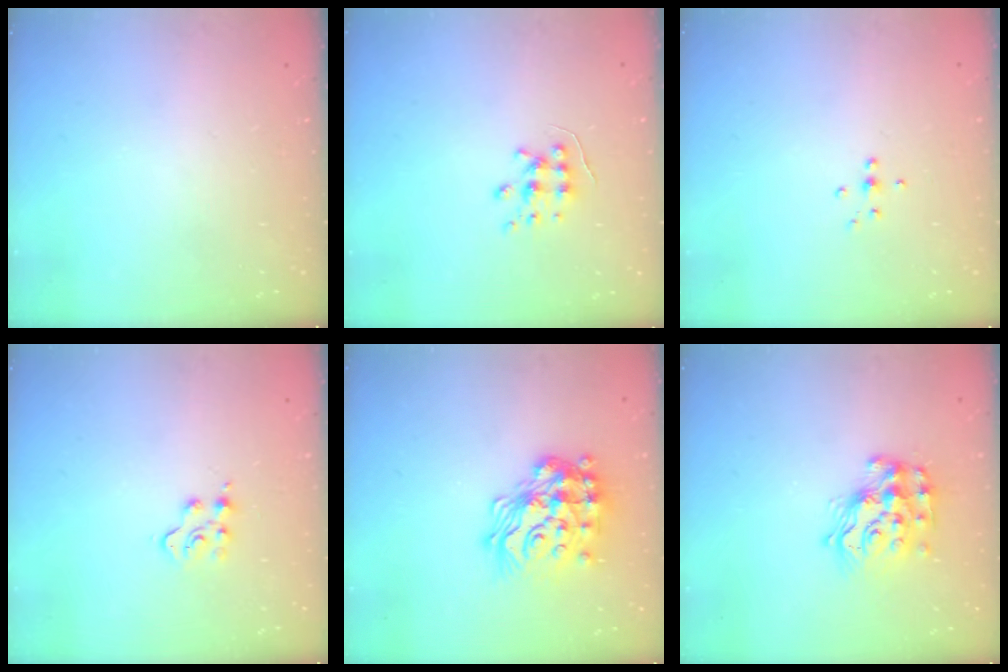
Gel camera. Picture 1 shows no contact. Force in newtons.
{"total": 6.2, "press": 6.1, "slide": 0.4}
{"total": 4.3, "press": 4.3, "slide": 0.8}
{"total": 5.0, "press": 5.0, "slide": 0.5}
{"total": 22.2, "press": 22.1, "slide": 1.6}
{"total": 13.6, "press": 13.6, "slide": 1.0}